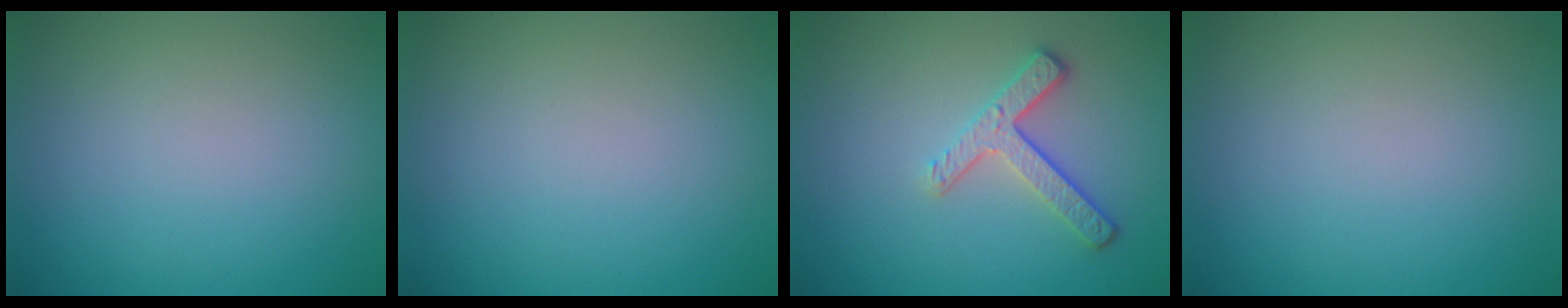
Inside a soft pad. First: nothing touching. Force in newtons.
{"total": 0.0}
{"total": 3.4, "press": 2.7, "slide": 2.1}
{"total": 0.0}